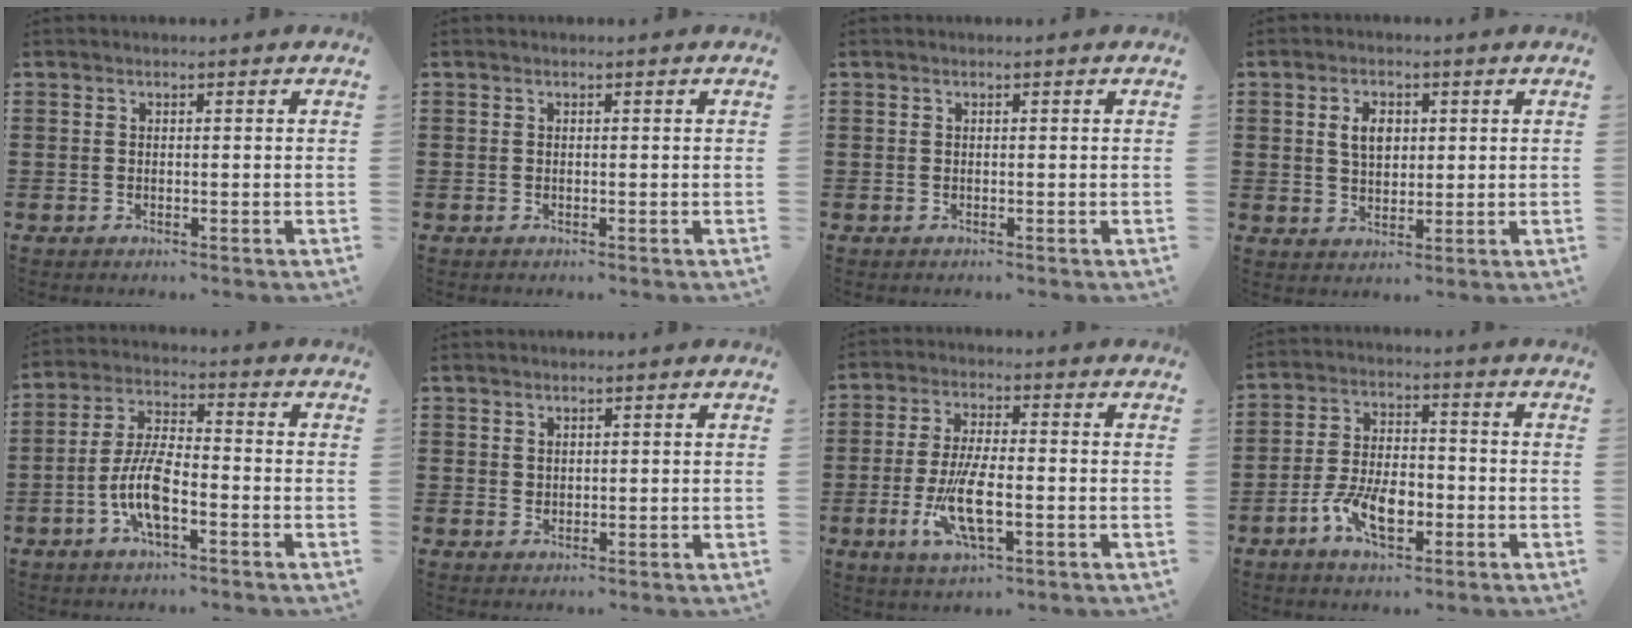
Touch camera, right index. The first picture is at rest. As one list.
[{"total": 0.0}, {"total": 0.0}, {"total": 4.1, "force": [1.0, 2.6, 3.0], "torque": [-0.058, 0.010, 0.013]}, {"total": 7.9, "force": [-2.9, 2.5, 6.9], "torque": [-0.164, -0.012, -0.061]}, {"total": 1.2, "force": [1.0, 0.6, 0.2], "torque": [-0.005, 0.003, 0.021]}, {"total": 8.8, "force": [-2.5, 2.5, 8.1], "torque": [-0.181, -0.023, -0.048]}, {"total": 8.2, "force": [-3.5, 3.9, 6.3], "torque": [-0.138, -0.003, -0.065]}]